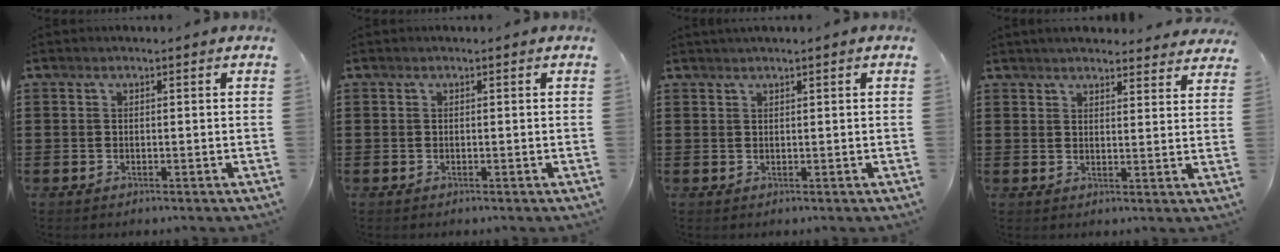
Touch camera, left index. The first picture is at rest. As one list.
[{"total": 0.0}, {"total": 0.8, "force": [0.6, -0.1, 0.4], "torque": [-0.007, -0.002, 0.012]}, {"total": 3.7, "force": [3.6, 0.3, 0.6], "torque": [-0.022, -0.012, 0.066]}]